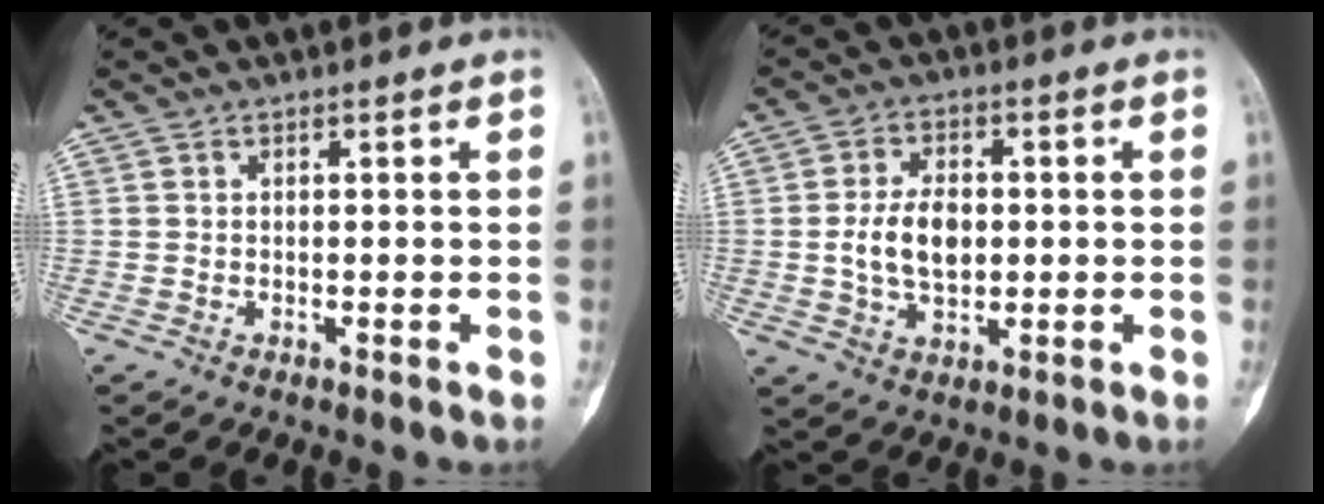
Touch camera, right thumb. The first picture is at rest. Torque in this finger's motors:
{"motor_torque": [0.85, 0.74, 0.92, 0.03, 0.07]}